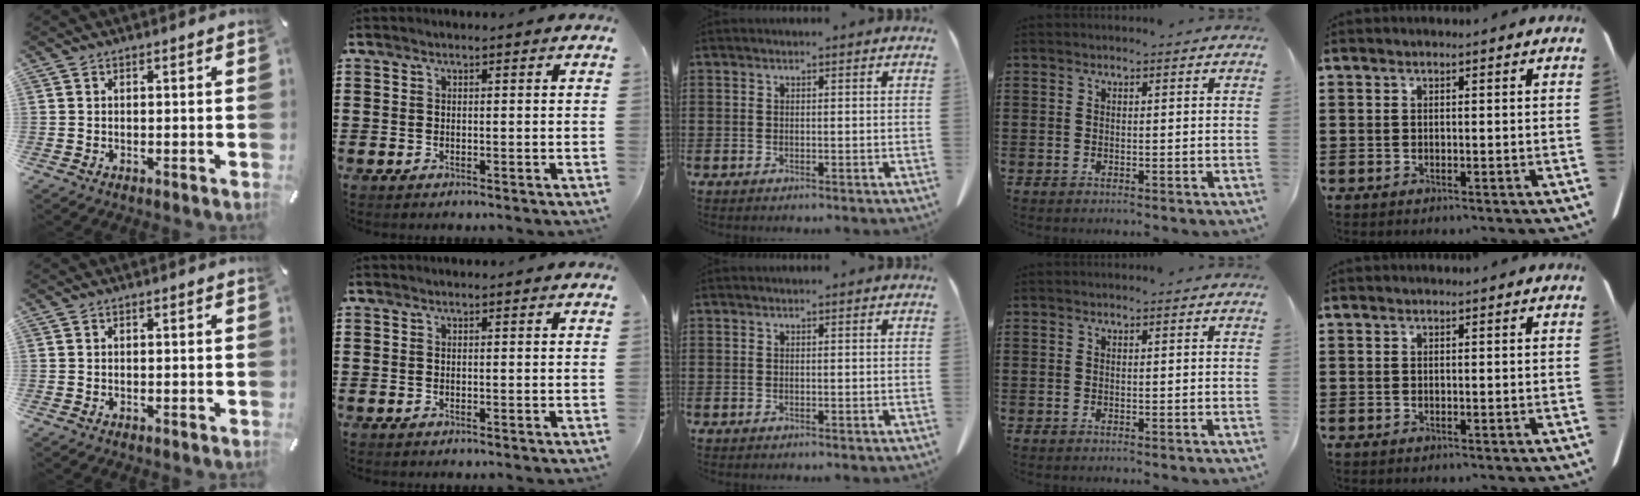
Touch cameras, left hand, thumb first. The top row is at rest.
{}